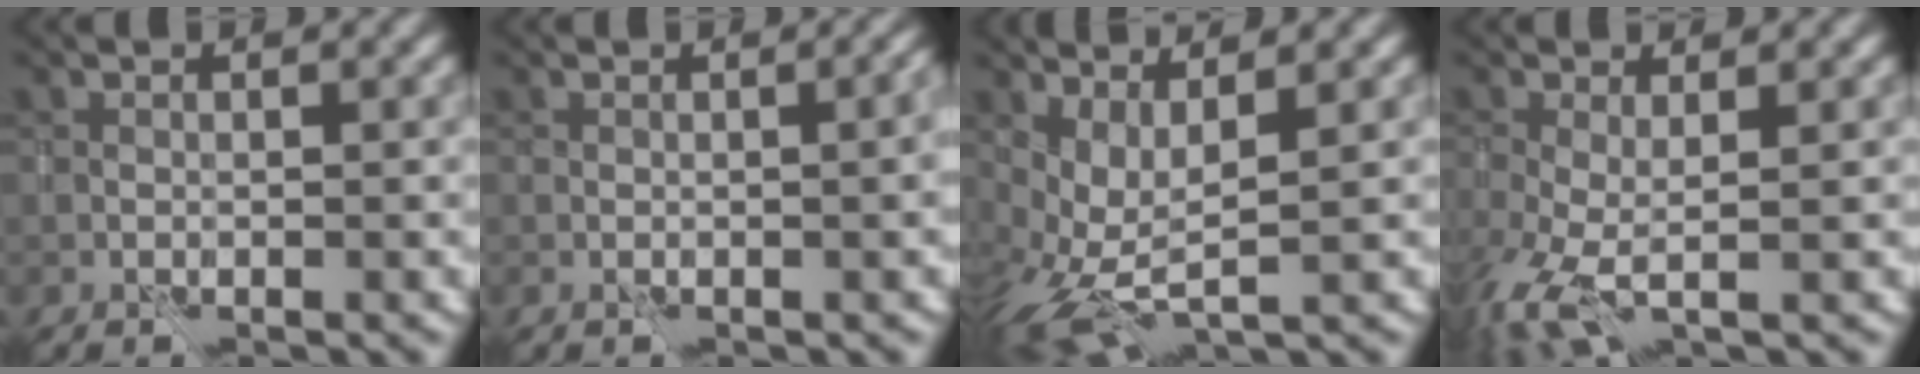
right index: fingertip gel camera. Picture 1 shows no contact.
{"total": 4.0, "force": [-0.3, 1.8, 3.5], "torque": [-0.013, 0.004, 0.007]}
{"total": 4.2, "force": [0.2, 1.8, 3.8], "torque": [-0.096, -0.008, 0.003]}
{"total": 3.5, "force": [-1.2, 1.3, 3.1], "torque": [-0.087, -0.017, -0.031]}